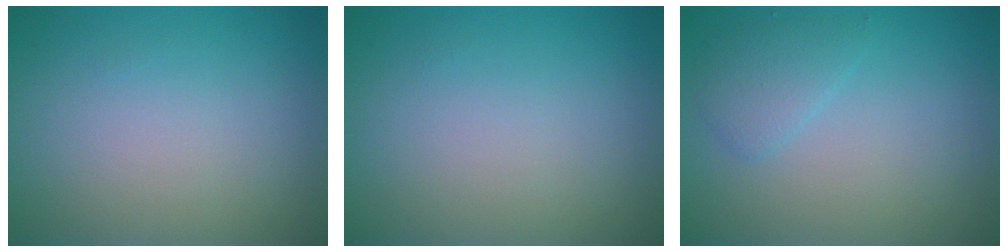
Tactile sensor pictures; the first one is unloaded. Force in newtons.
{"total": 0.0}
{"total": 1.8, "press": 1.8, "slide": 0.1}